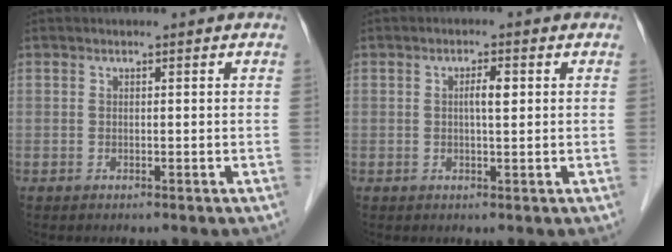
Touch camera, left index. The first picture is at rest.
{"total": 2.2, "force": [0.4, 0.4, 2.2], "torque": [-0.037, 0.003, 0.006]}